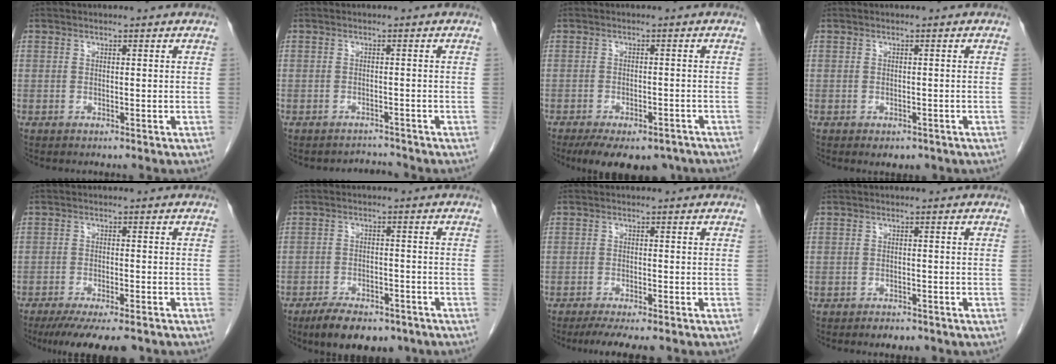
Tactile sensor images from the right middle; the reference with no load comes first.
{"total": 1.8, "force": [-1.5, -0.2, -0.9], "torque": [0.012, -0.011, -0.020]}
{"total": 12.2, "force": [-9.3, 5.3, 5.9], "torque": [-0.096, -0.006, -0.122]}
{"total": 2.4, "force": [-1.7, 1.4, 1.1], "torque": [-0.011, -0.001, -0.013]}
{"total": 11.1, "force": [-8.8, 2.3, 6.3], "torque": [-0.086, -0.016, -0.128]}
{"total": 9.4, "force": [-7.1, 3.8, 4.8], "torque": [-0.073, -0.002, -0.105]}
{"total": 6.7, "force": [-5.5, 1.1, 3.7], "torque": [-0.048, -0.011, -0.082]}
{"total": 2.4, "force": [-2.0, 1.0, 1.0], "torque": [-0.019, -0.002, -0.021]}